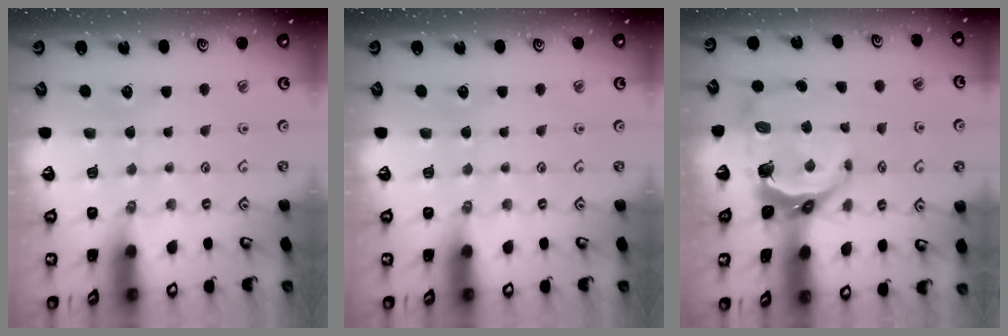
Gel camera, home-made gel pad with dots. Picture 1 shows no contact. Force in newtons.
{"total": 0.0}
{"total": 9.1, "press": 7.8, "slide": 4.7}